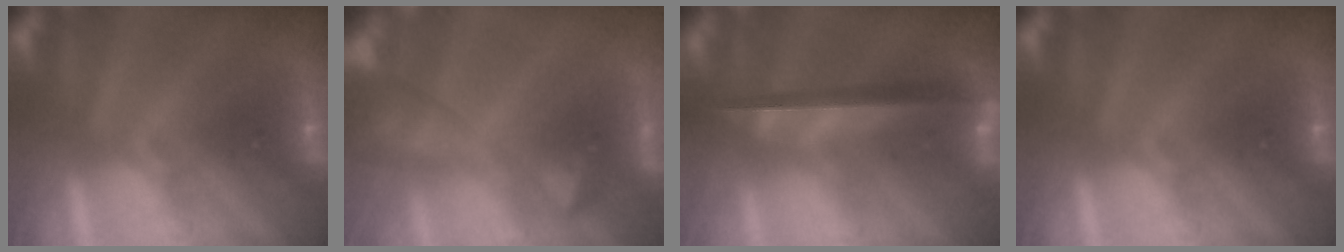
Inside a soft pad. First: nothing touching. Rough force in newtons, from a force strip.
{"total": 7.0}
{"total": 8.6}
{"total": 0.0}